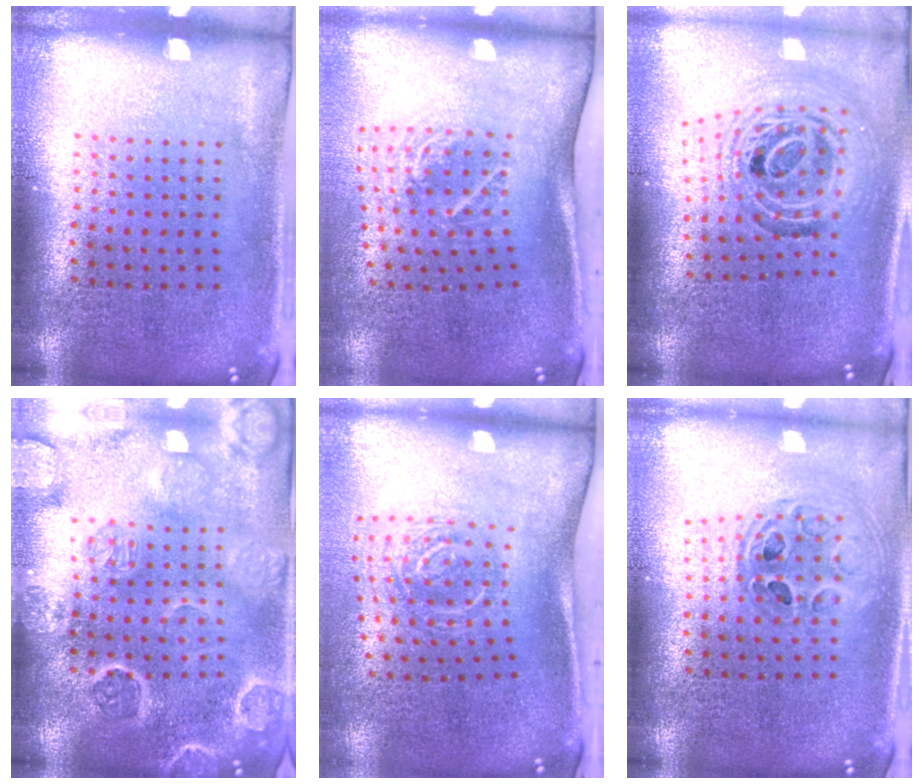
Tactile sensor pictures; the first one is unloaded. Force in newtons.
{"total": 2.0, "press": 1.3, "slide": 1.5}
{"total": 1.8, "press": 1.5, "slide": 0.9}
{"total": 3.3, "press": 3.1, "slide": 1.0}
{"total": 2.0, "press": 1.3, "slide": 1.5}
{"total": 0.9, "press": 0.9, "slide": 0.2}